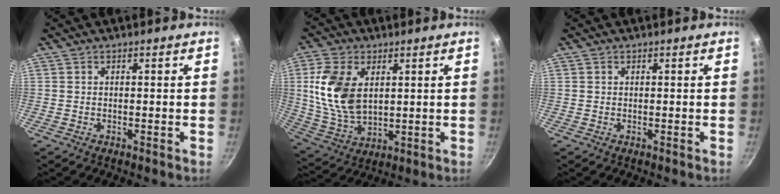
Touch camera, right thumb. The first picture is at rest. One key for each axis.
{"total": 13.8, "fx": 3.1, "fy": 8.7, "fz": 10.3, "tx": -0.190, "ty": -0.017, "tz": 0.072}
{"total": 0.0}